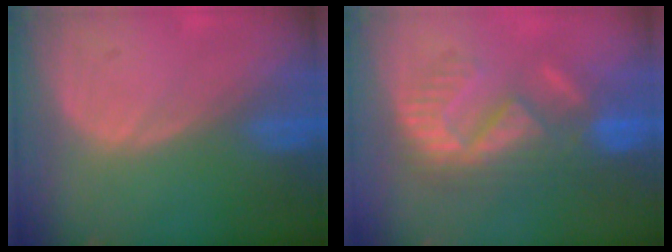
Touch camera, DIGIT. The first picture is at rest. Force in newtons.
{"total": 8.9, "press": 8.7, "slide": 1.9}